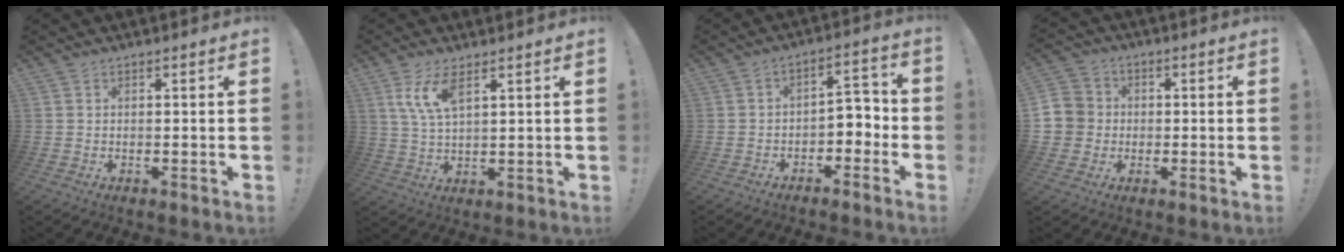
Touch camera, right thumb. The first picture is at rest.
{"total": 8.1, "force": [4.3, 2.8, 6.2], "torque": [-0.124, -0.009, 0.080]}
{"total": 5.0, "force": [-2.9, 3.2, 2.6], "torque": [-0.038, 0.017, -0.050]}
{"total": 6.9, "force": [-0.6, 6.7, 1.5], "torque": [-0.023, 0.014, -0.010]}